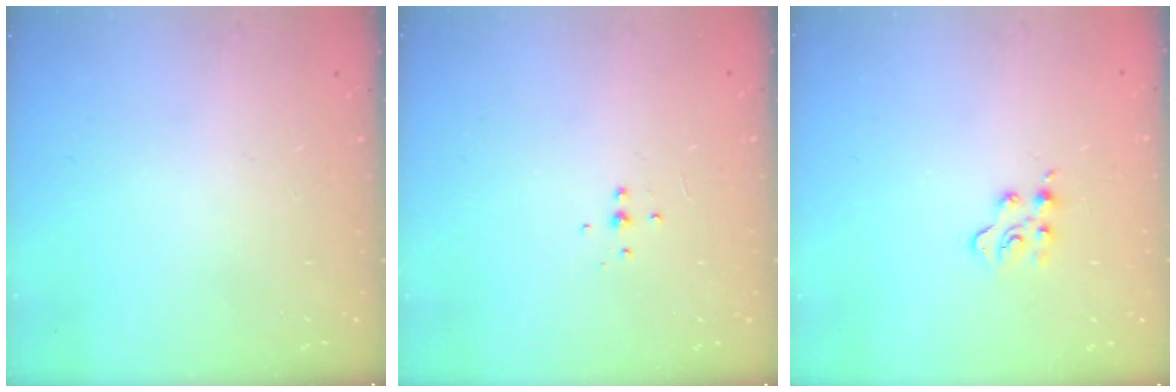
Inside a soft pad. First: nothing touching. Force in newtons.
{"total": 3.2, "press": 3.2, "slide": 0.3}
{"total": 3.0, "press": 2.9, "slide": 0.3}